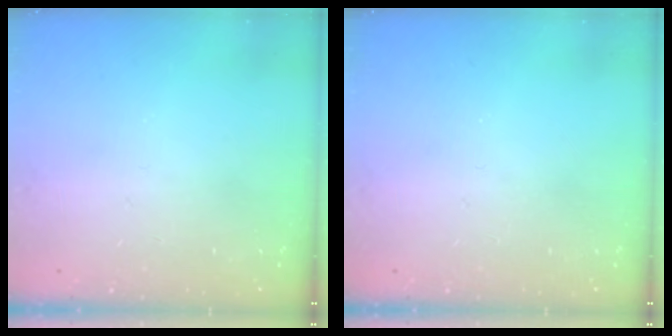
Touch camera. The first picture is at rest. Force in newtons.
{"total": 0.0}